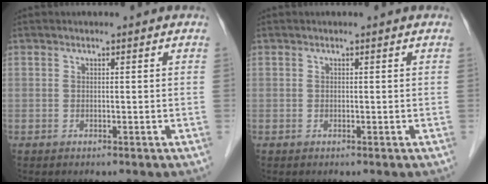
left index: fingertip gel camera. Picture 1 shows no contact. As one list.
[{"total": 0.0}]